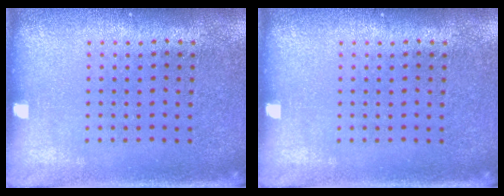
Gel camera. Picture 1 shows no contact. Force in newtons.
{"total": 0.0}